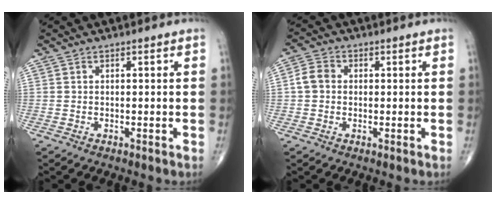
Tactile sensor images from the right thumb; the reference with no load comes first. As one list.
[{"total": 3.9, "force": [0.1, 3.2, 2.2], "torque": [-0.039, 0.010, -0.005]}]